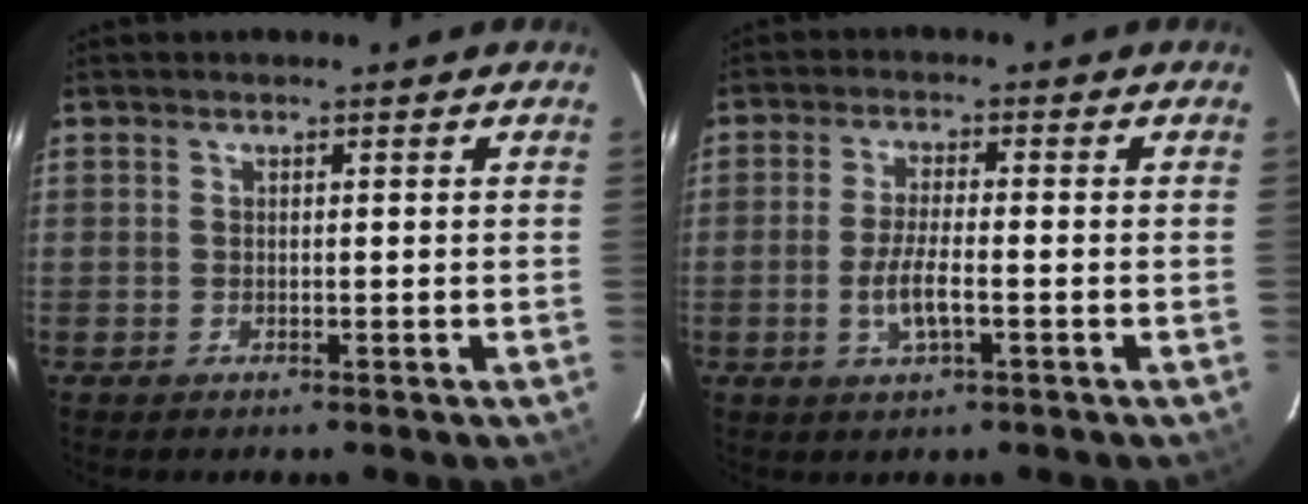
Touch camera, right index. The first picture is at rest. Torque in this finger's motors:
{"motor_torque": [0.09, -0.22, 0.09, 0.07]}